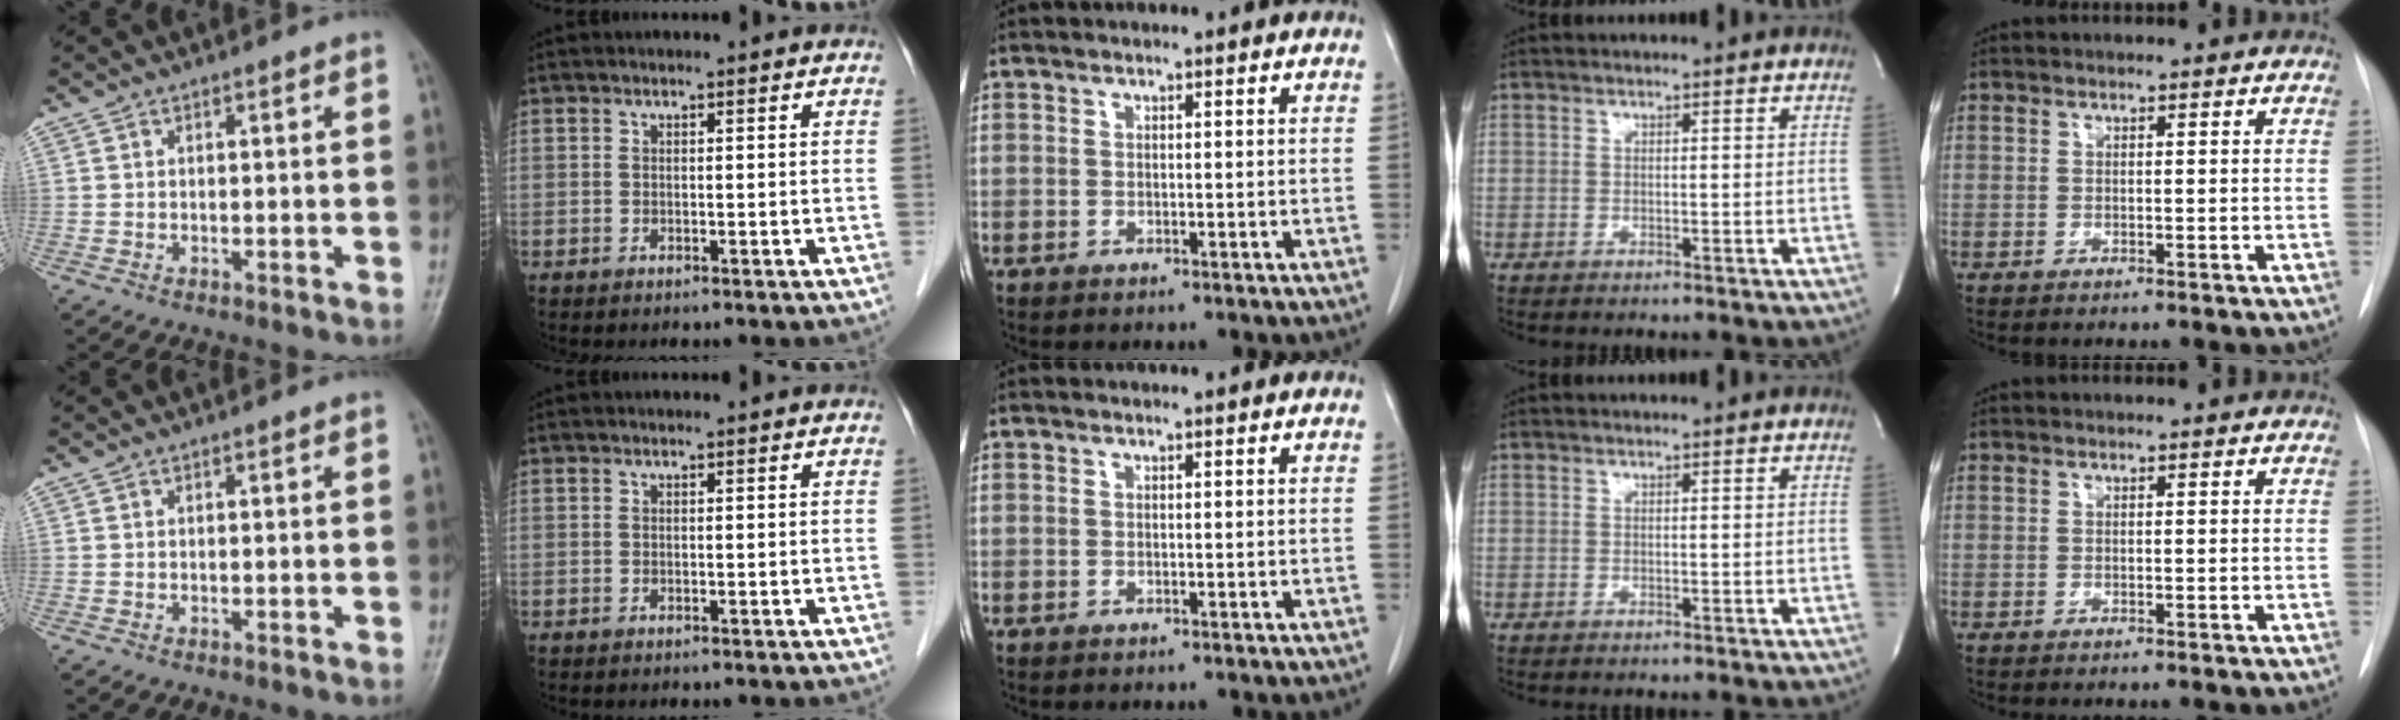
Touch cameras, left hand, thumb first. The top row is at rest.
{}